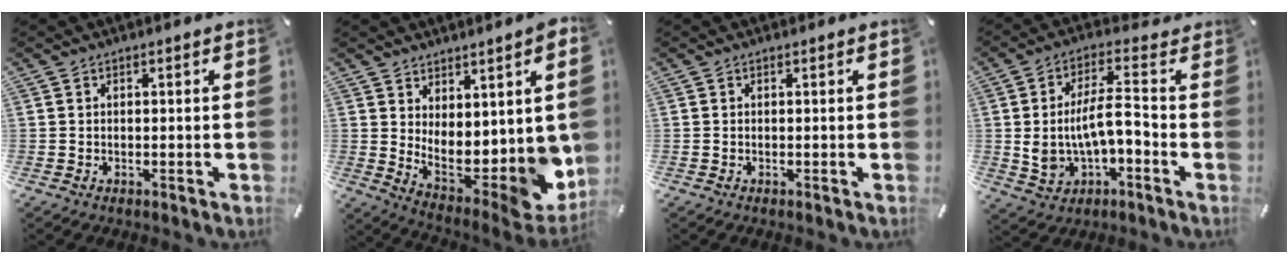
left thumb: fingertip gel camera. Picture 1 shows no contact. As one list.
[{"total": 8.1, "force": [1.0, 4.5, 6.7], "torque": [-0.051, -0.056, 0.028]}, {"total": 0.0}, {"total": 11.4, "force": [-0.5, 7.0, 9.0], "torque": [-0.176, 0.003, -0.006]}]